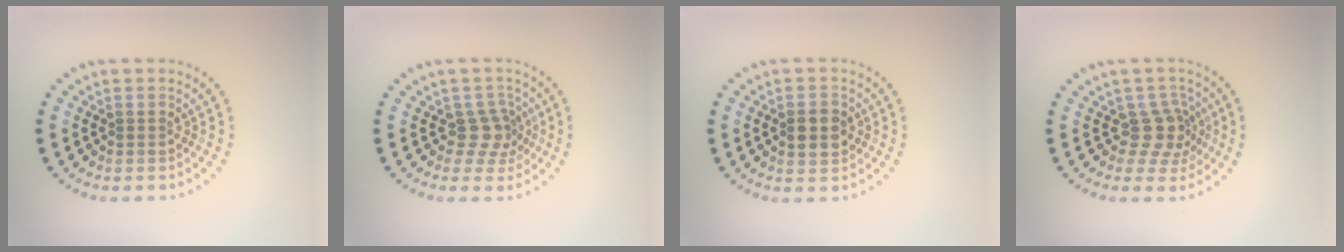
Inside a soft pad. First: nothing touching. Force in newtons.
{"total": 2.4, "press": 1.9, "slide": 1.5}
{"total": 2.9, "press": 2.9, "slide": 0.0}
{"total": 2.8, "press": 2.2, "slide": 1.8}